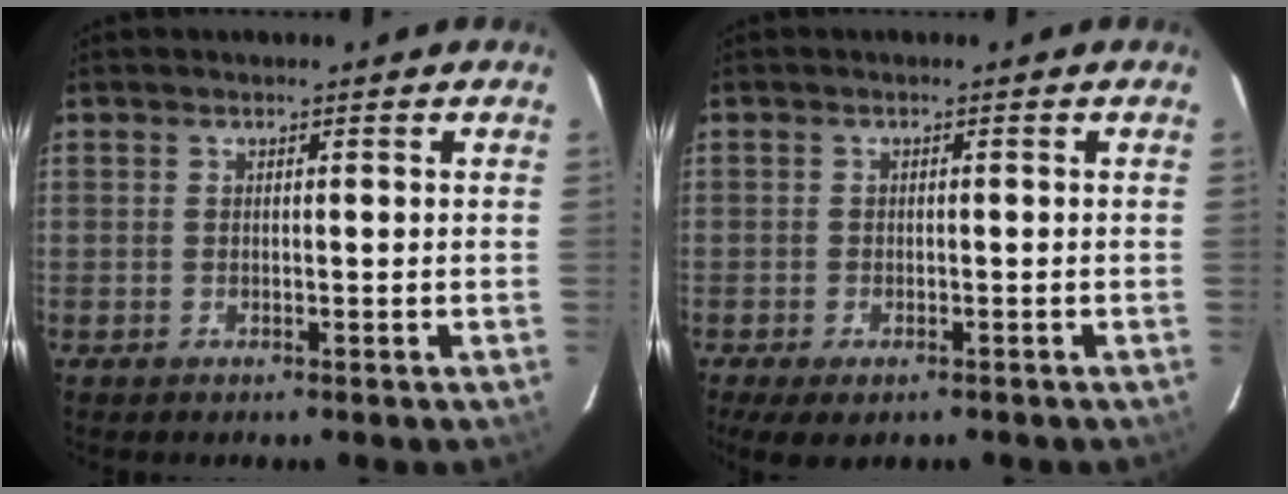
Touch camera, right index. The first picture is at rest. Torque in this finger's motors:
{"motor_torque": [0.57, -0.65, -0.03, -0.03]}